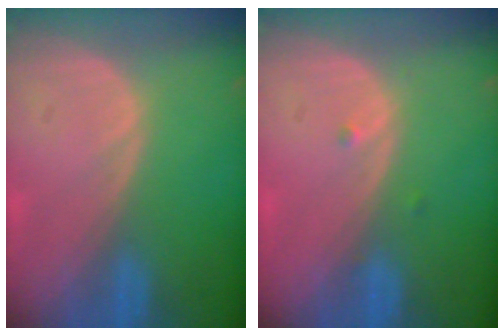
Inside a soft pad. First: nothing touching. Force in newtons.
{"total": 0.9, "press": 0.7, "slide": 0.5}